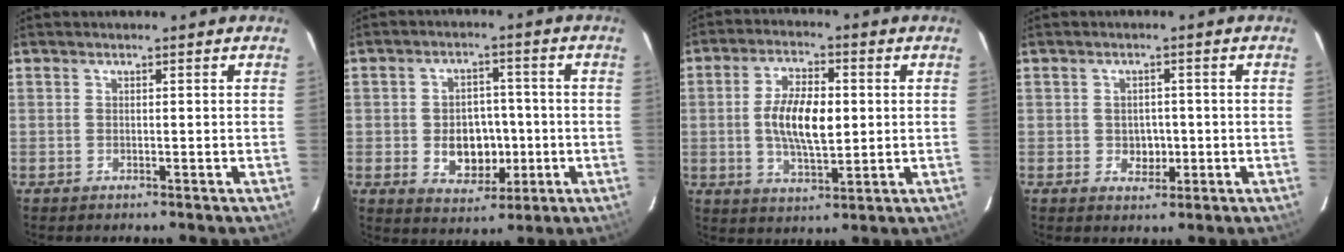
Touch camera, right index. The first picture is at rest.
{"total": 8.9, "force": [-1.7, 6.7, 5.6], "torque": [-0.112, 0.005, -0.010]}
{"total": 10.3, "force": [0.3, 4.5, 9.2], "torque": [-0.174, 0.004, 0.007]}
{"total": 3.5, "force": [-0.6, 3.0, 1.7], "torque": [-0.029, 0.005, -0.002]}